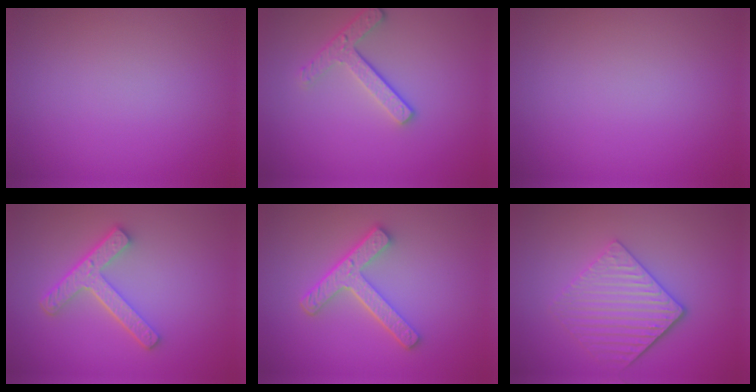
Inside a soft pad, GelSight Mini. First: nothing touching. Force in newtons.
{"total": 2.9, "press": 2.4, "slide": 1.6}
{"total": 0.0}
{"total": 4.2, "press": 3.1, "slide": 2.8}
{"total": 4.4, "press": 3.4, "slide": 2.8}
{"total": 4.1, "press": 3.5, "slide": 2.2}